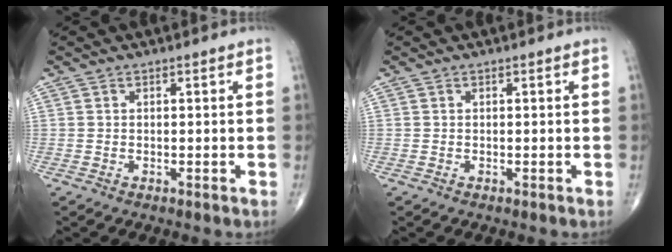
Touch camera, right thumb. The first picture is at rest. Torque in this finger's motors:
{"motor_torque": [-0.41, -0.18, -0.19, -0.02, 0.00]}